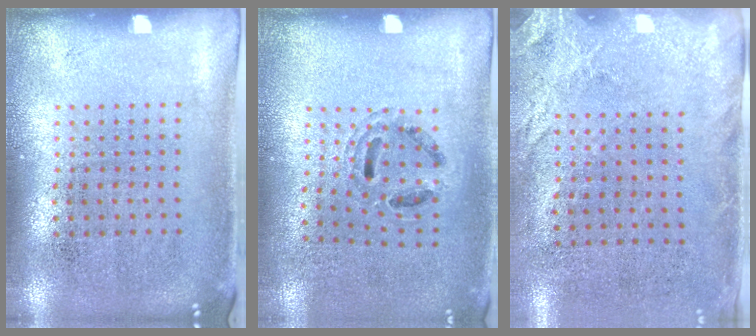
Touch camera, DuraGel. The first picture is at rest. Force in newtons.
{"total": 0.8, "press": 0.8, "slide": 0.2}
{"total": 2.5, "press": 1.9, "slide": 1.6}